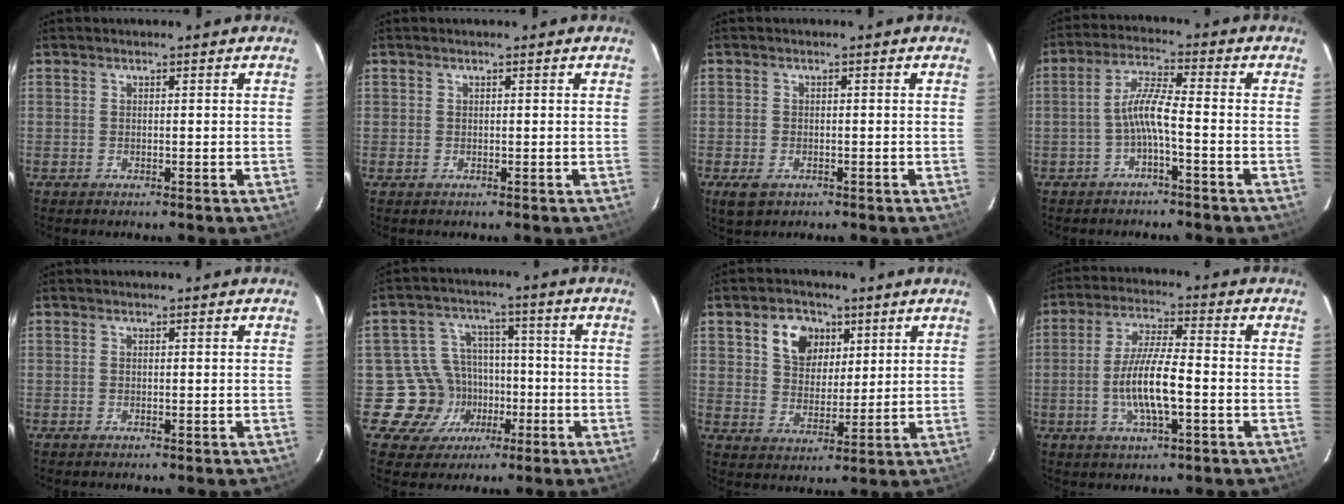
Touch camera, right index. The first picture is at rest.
{"total": 0.6, "force": [0.0, 0.6, 0.0], "torque": [0.002, 0.003, 0.001]}
{"total": 3.5, "force": [-1.9, 2.2, 1.9], "torque": [-0.040, -0.008, -0.029]}
{"total": 5.3, "force": [-2.1, 0.3, 4.8], "torque": [-0.109, 0.013, -0.040]}
{"total": 0.0}
{"total": 10.6, "force": [-3.7, 9.9, 1.2], "torque": [-0.039, 0.039, -0.043]}
{"total": 8.8, "force": [4.0, 6.5, 4.3], "torque": [-0.081, 0.018, 0.076]}
{"total": 10.0, "force": [-2.4, 1.9, 9.5], "torque": [-0.187, -0.002, -0.044]}